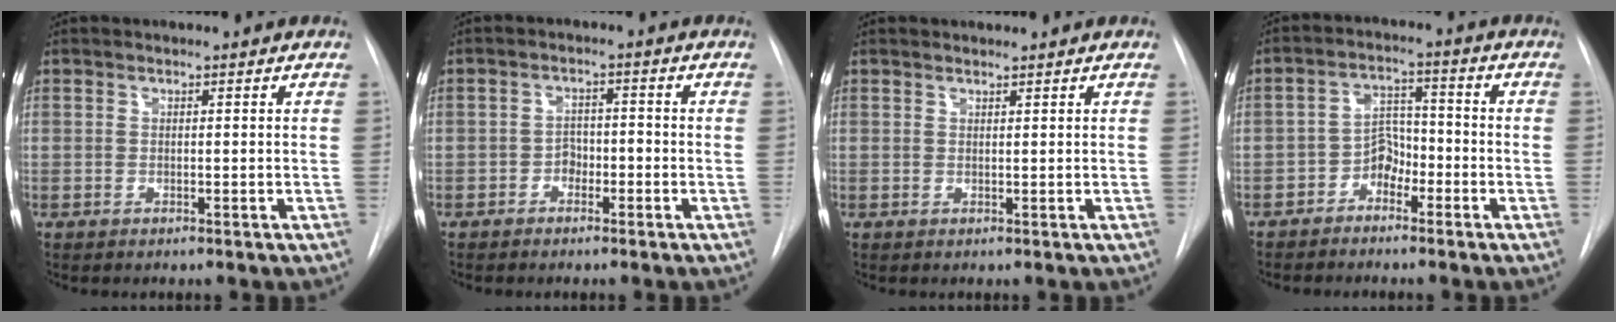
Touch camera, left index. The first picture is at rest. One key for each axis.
{"total": 2.6, "fx": -1.6, "fy": 1.6, "fz": 1.2, "tx": -0.010, "ty": 0.007, "tz": -0.029}
{"total": 0.8, "fx": 0.8, "fy": 0.0, "fz": 0.1, "tx": -0.004, "ty": 0.005, "tz": 0.016}
{"total": 4.8, "fx": -3.2, "fy": 2.8, "fz": 2.2, "tx": -0.033, "ty": 0.012, "tz": -0.062}